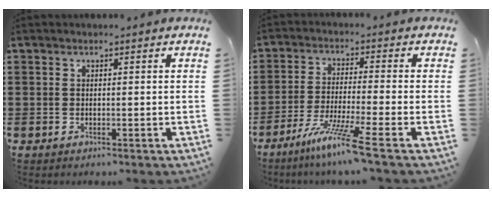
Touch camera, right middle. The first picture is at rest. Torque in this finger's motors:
{"motor_torque": [1.54, -0.60, 0.39, 0.20]}